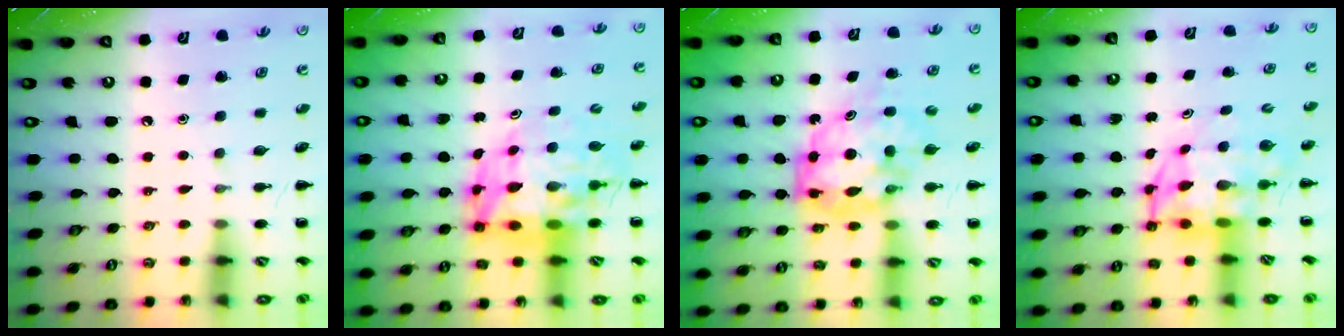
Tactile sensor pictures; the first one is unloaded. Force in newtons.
{"total": 15.0, "press": 14.4, "slide": 4.1}
{"total": 9.2, "press": 8.9, "slide": 2.6}
{"total": 4.5, "press": 4.2, "slide": 1.5}